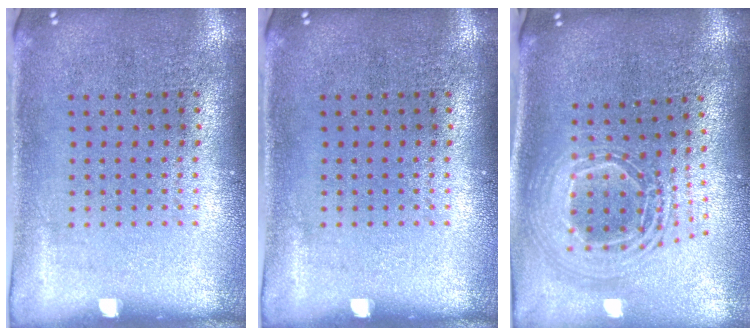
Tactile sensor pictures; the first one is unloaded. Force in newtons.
{"total": 0.0}
{"total": 2.3, "press": 1.8, "slide": 1.5}